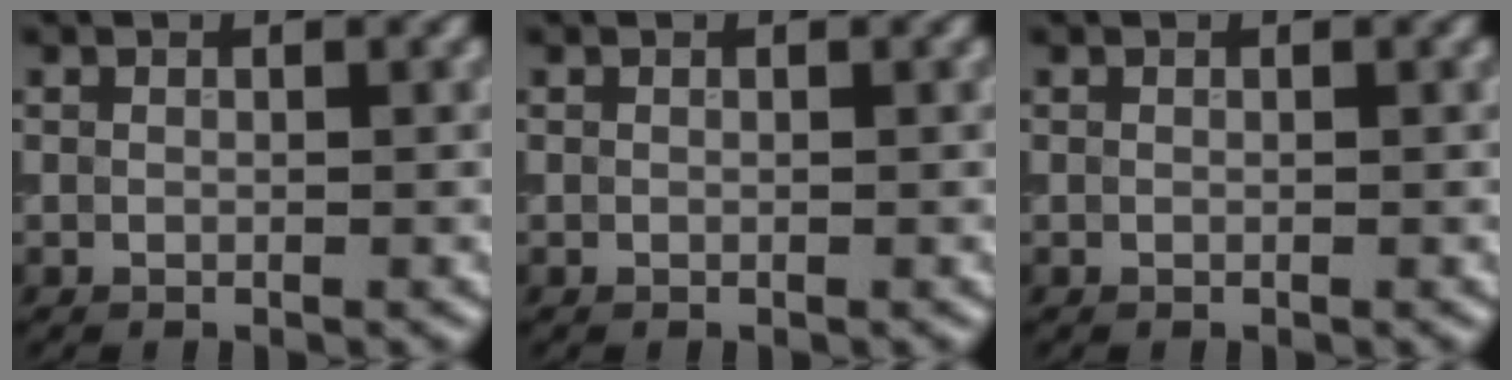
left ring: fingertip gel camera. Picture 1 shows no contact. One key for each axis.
{"total": 0.0}
{"total": 0.0}